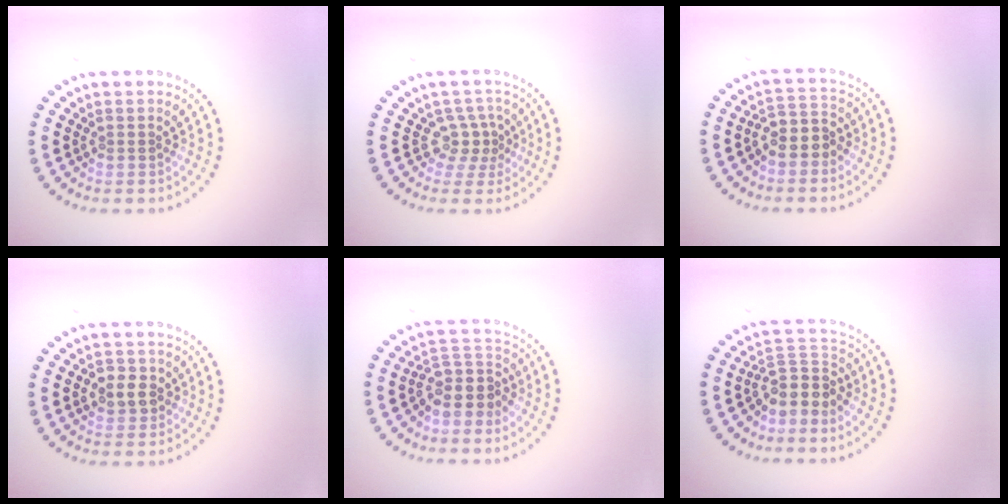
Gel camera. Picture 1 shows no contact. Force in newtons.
{"total": 2.4, "press": 1.6, "slide": 1.8}
{"total": 3.0, "press": 2.6, "slide": 1.4}
{"total": 2.5, "press": 2.4, "slide": 0.6}
{"total": 3.6, "press": 3.0, "slide": 2.0}
{"total": 3.3, "press": 2.4, "slide": 2.2}